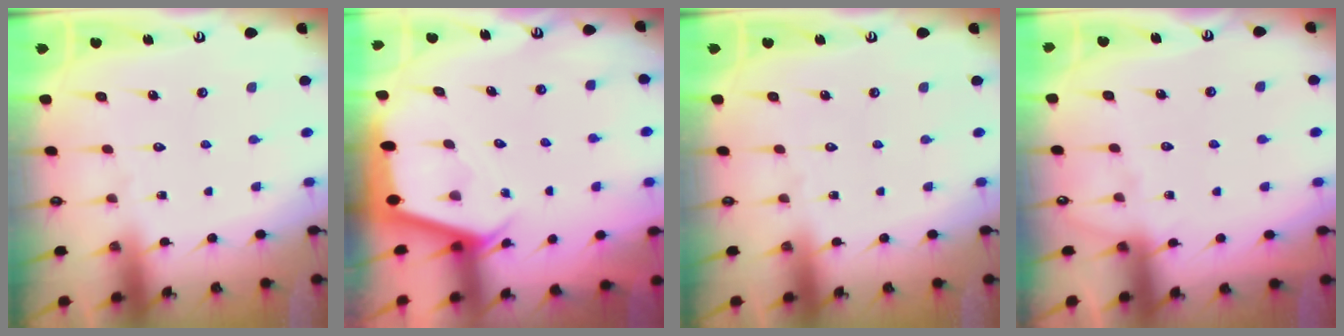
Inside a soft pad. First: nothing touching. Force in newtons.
{"total": 2.3, "press": 2.2, "slide": 0.3}
{"total": 0.0}
{"total": 3.8, "press": 3.7, "slide": 0.6}